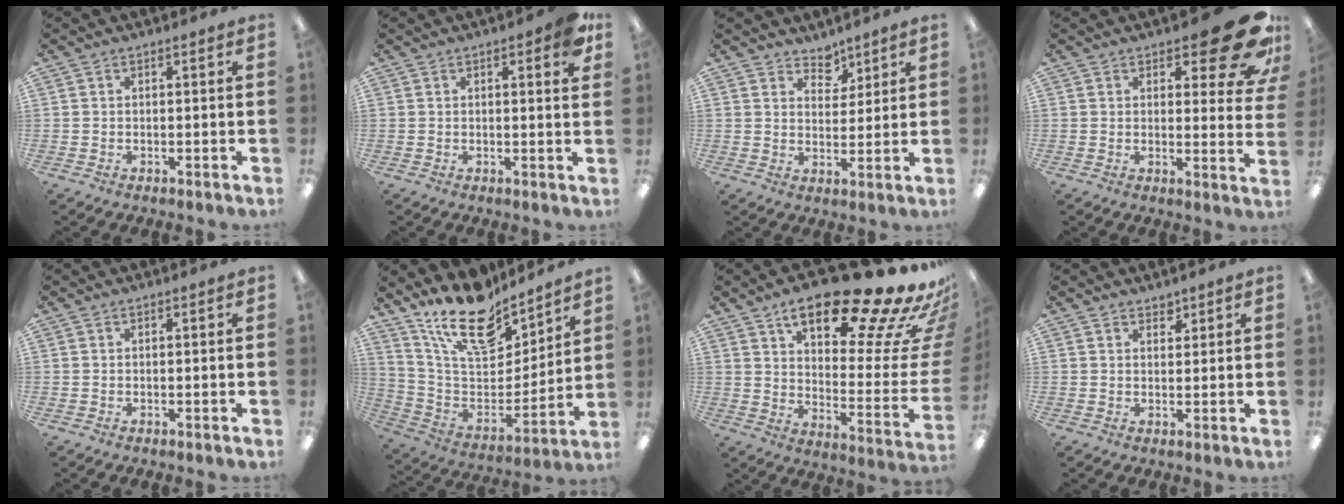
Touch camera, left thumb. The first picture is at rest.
{"total": 4.4, "force": [2.4, 1.2, 3.4], "torque": [-0.042, -0.008, 0.035]}
{"total": 5.3, "force": [4.5, 2.7, 0.4], "torque": [0.006, -0.035, 0.079]}
{"total": 14.6, "force": [8.9, 5.6, 10.1], "torque": [-0.120, -0.060, 0.148]}
{"total": 0.0}
{"total": 19.5, "force": [15.0, 8.4, 9.4], "torque": [-0.179, -0.100, 0.267]}
{"total": 26.5, "force": [18.4, 7.2, 17.7], "torque": [-0.240, -0.133, 0.290]}
{"total": 2.2, "force": [1.9, 1.0, 0.1], "torque": [0.011, -0.013, 0.034]}